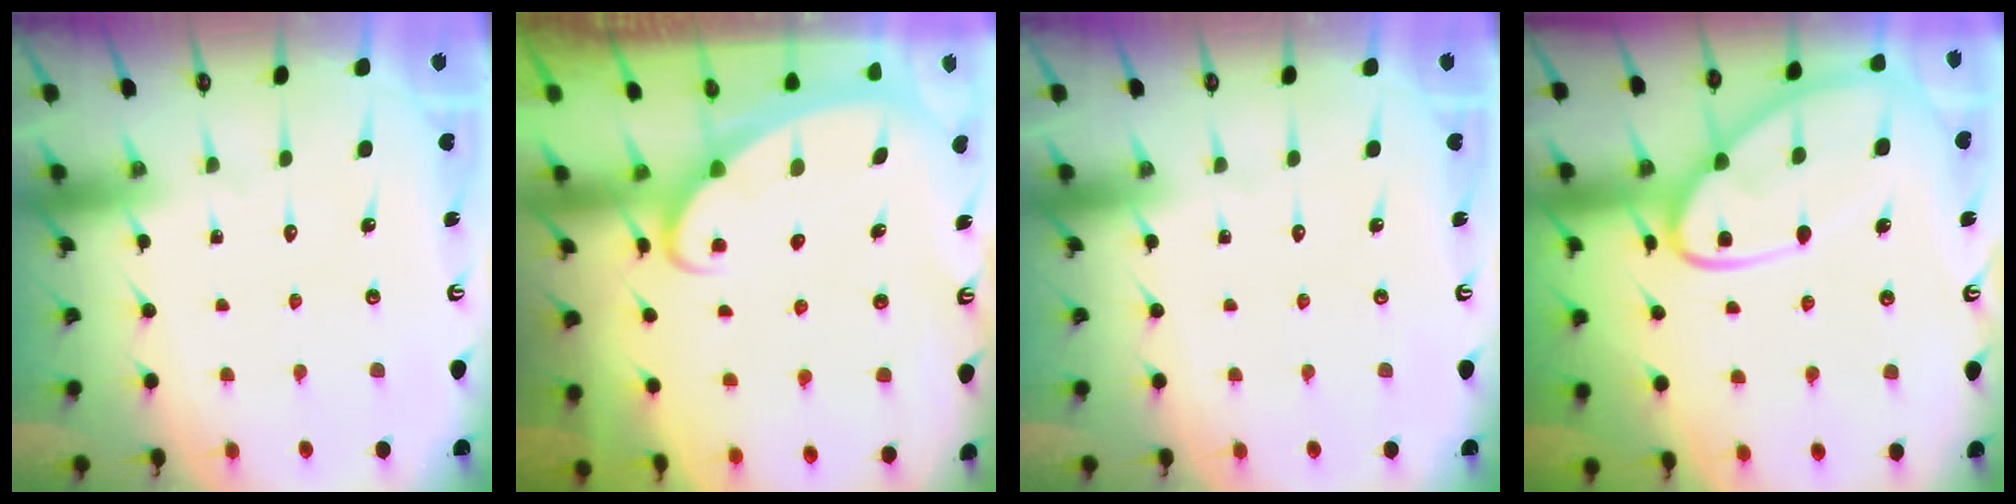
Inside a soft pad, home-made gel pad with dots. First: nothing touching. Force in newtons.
{"total": 2.4, "press": 2.3, "slide": 0.3}
{"total": 0.0}
{"total": 14.9, "press": 14.8, "slide": 1.5}